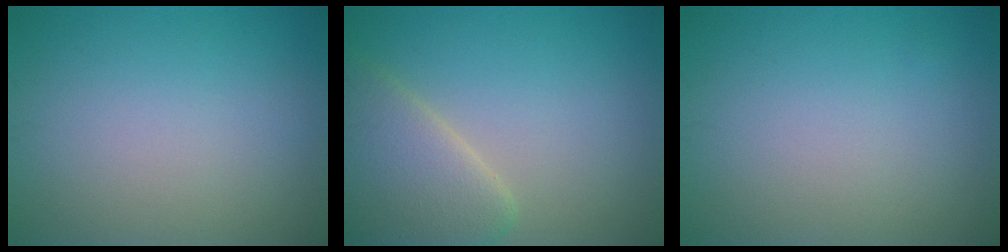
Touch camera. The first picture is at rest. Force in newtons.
{"total": 5.6, "press": 5.6, "slide": 0.5}
{"total": 0.0}